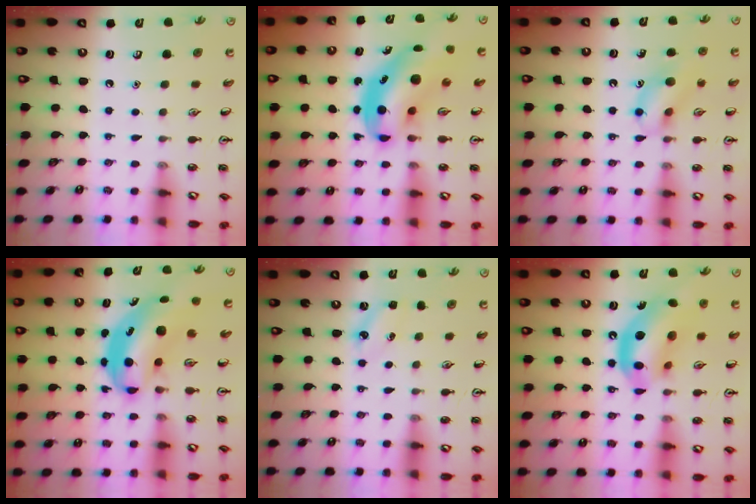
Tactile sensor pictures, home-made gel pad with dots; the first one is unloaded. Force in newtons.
{"total": 7.7, "press": 7.6, "slide": 1.4}
{"total": 10.1, "press": 10.0, "slide": 1.3}
{"total": 7.3, "press": 7.1, "slide": 1.9}
{"total": 3.7, "press": 3.5, "slide": 1.1}
{"total": 14.8, "press": 14.1, "slide": 4.3}